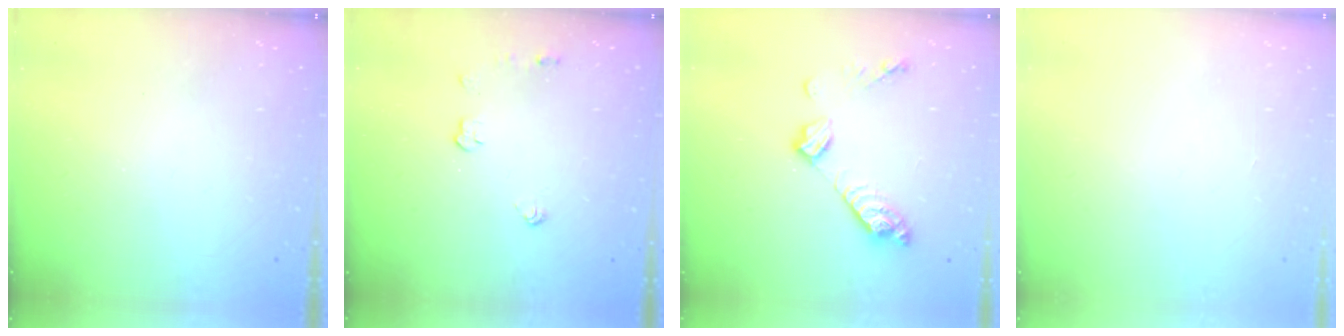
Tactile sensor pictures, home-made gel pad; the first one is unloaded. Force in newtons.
{"total": 3.9, "press": 3.8, "slide": 0.7}
{"total": 9.8, "press": 9.8, "slide": 0.6}
{"total": 0.0}